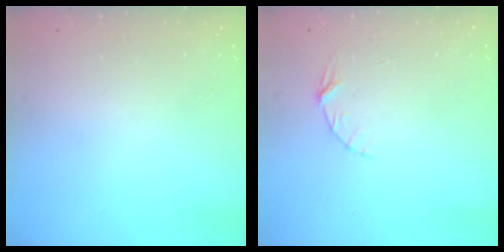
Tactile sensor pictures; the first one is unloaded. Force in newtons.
{"total": 3.9, "press": 3.9, "slide": 0.4}